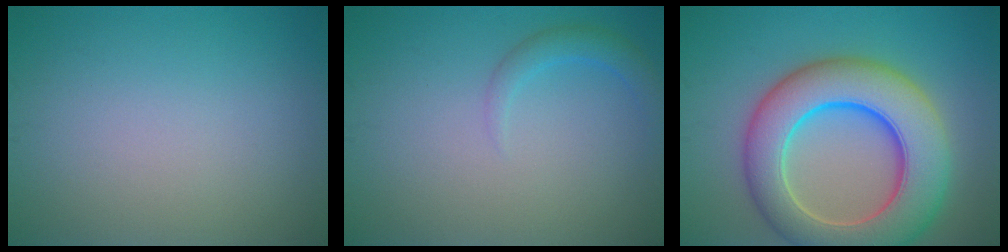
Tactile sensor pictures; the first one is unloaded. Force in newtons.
{"total": 1.8, "press": 1.8, "slide": 0.2}
{"total": 11.4, "press": 11.4, "slide": 0.3}